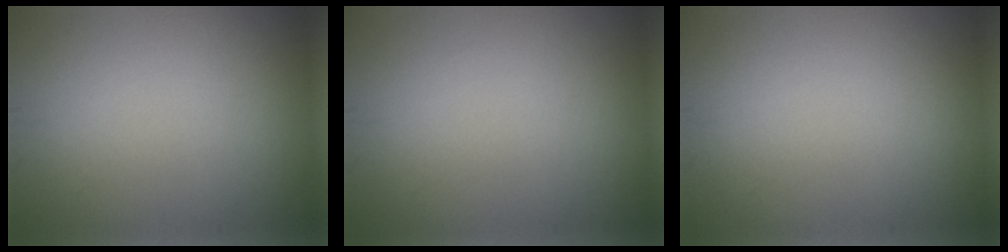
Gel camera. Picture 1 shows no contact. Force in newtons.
{"total": 0.0}
{"total": 0.0}